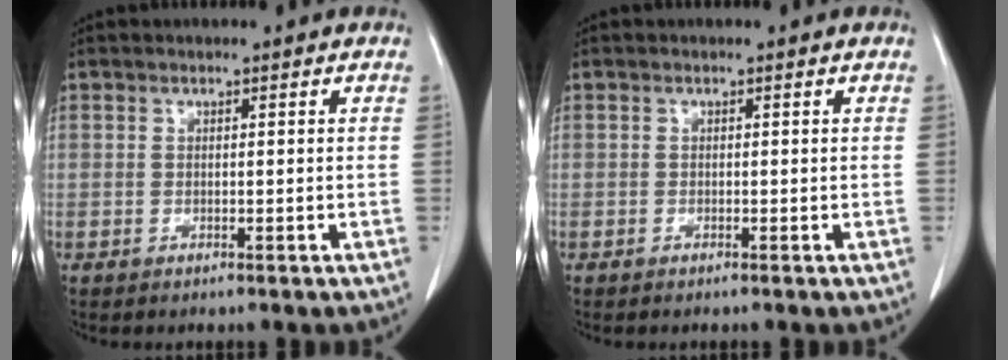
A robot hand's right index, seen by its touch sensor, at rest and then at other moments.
{"total": 0.0}